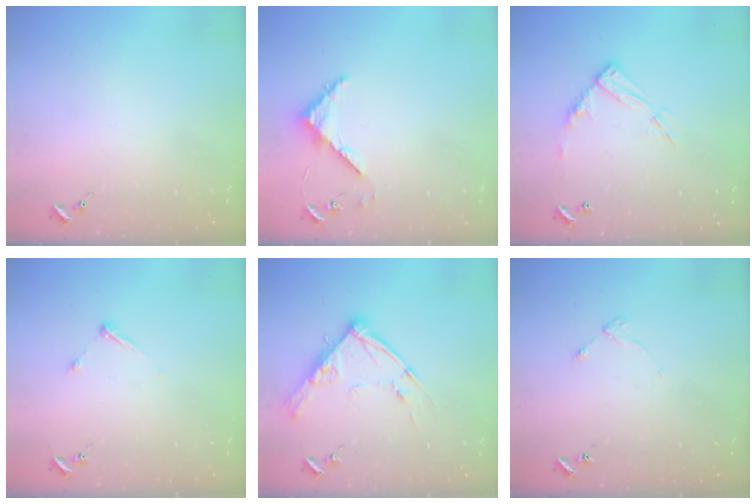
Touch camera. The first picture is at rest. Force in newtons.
{"total": 4.6, "press": 4.6, "slide": 0.4}
{"total": 12.2, "press": 12.1, "slide": 0.9}
{"total": 4.8, "press": 4.8, "slide": 0.6}
{"total": 13.3, "press": 13.2, "slide": 1.2}
{"total": 4.0, "press": 3.9, "slide": 0.5}